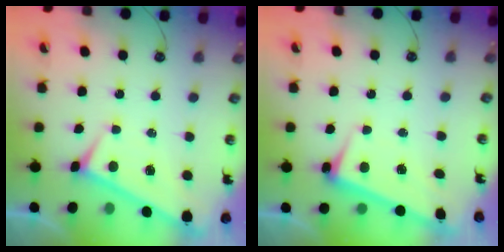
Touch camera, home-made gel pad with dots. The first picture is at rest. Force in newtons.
{"total": 2.7, "press": 2.6, "slide": 0.7}